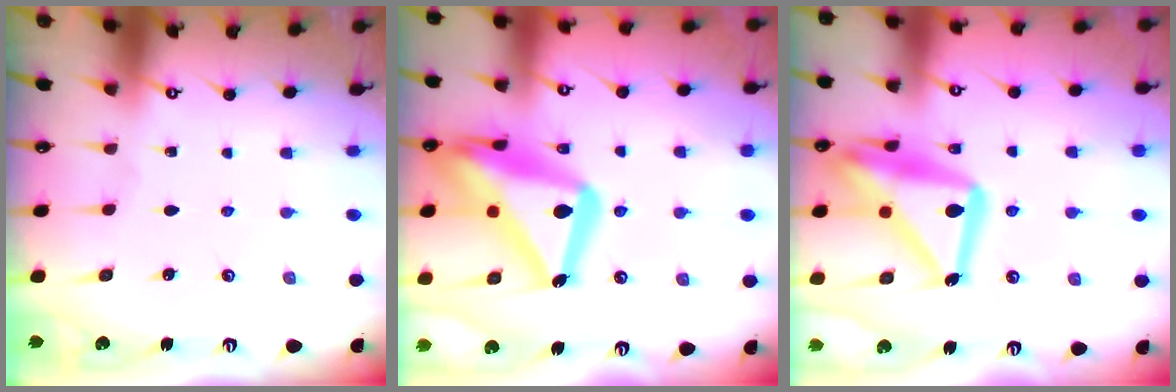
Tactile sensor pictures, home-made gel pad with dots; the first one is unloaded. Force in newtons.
{"total": 24.9, "press": 24.8, "slide": 2.1}
{"total": 22.3, "press": 22.2, "slide": 2.1}